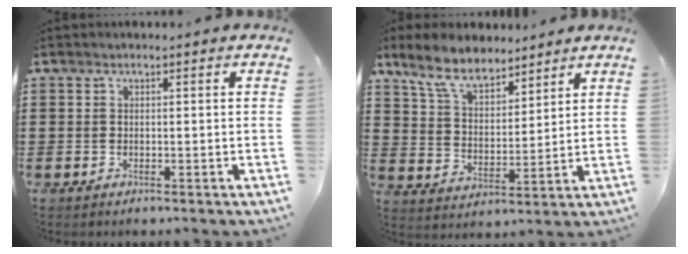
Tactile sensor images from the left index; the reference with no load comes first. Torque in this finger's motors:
{"motor_torque": [0.10, -0.12, 0.05, 0.01]}